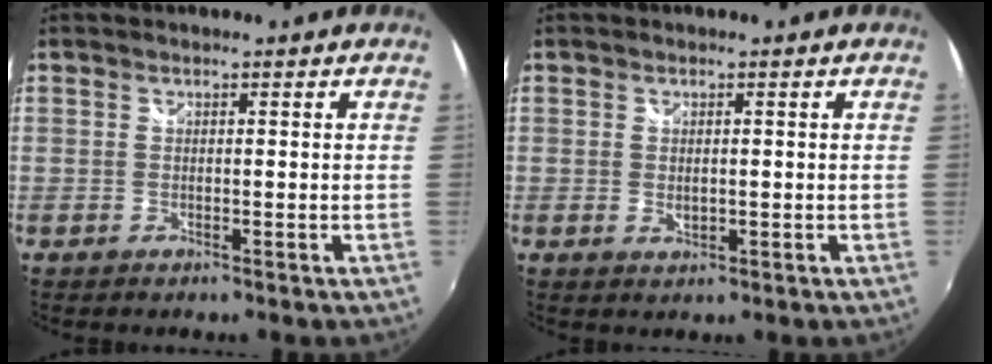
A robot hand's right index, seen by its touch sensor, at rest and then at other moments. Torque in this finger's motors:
{"motor_torque": [-0.03, -0.03, 0.09, 0.00]}